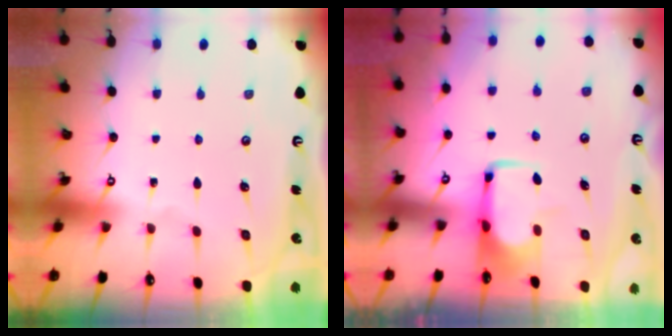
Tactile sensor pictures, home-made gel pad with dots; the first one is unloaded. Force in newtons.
{"total": 2.0, "press": 1.9, "slide": 0.4}